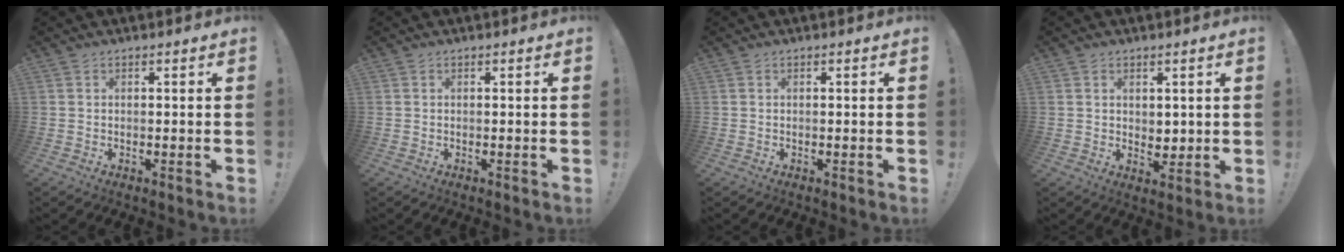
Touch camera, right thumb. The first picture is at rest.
{"total": 0.0}
{"total": 0.0}
{"total": 3.8, "force": [1.3, 3.3, 1.3], "torque": [-0.002, -0.012, 0.021]}